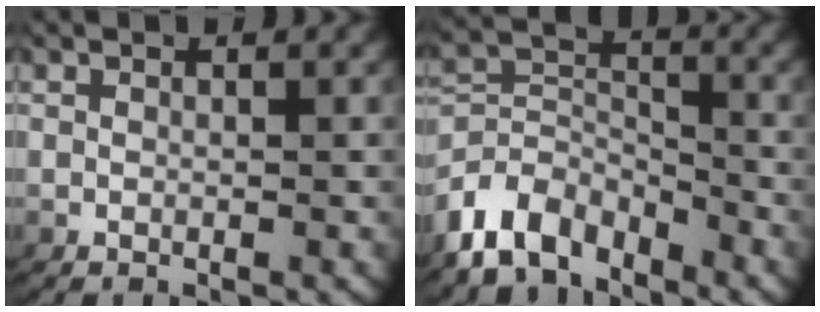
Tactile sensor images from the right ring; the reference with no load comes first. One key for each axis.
{"total": 7.6, "fx": -4.2, "fy": 5.5, "fz": 3.1, "tx": -0.064, "ty": -0.039, "tz": -0.066}